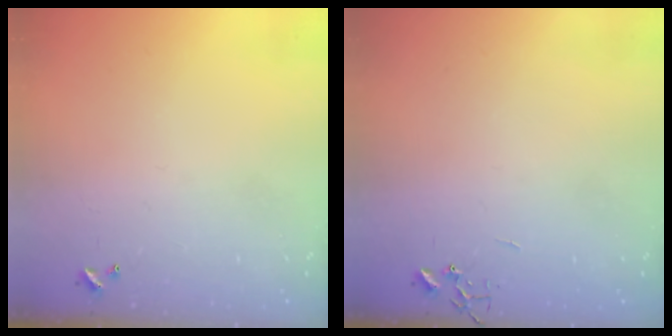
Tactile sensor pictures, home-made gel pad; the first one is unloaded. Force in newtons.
{"total": 0.0}